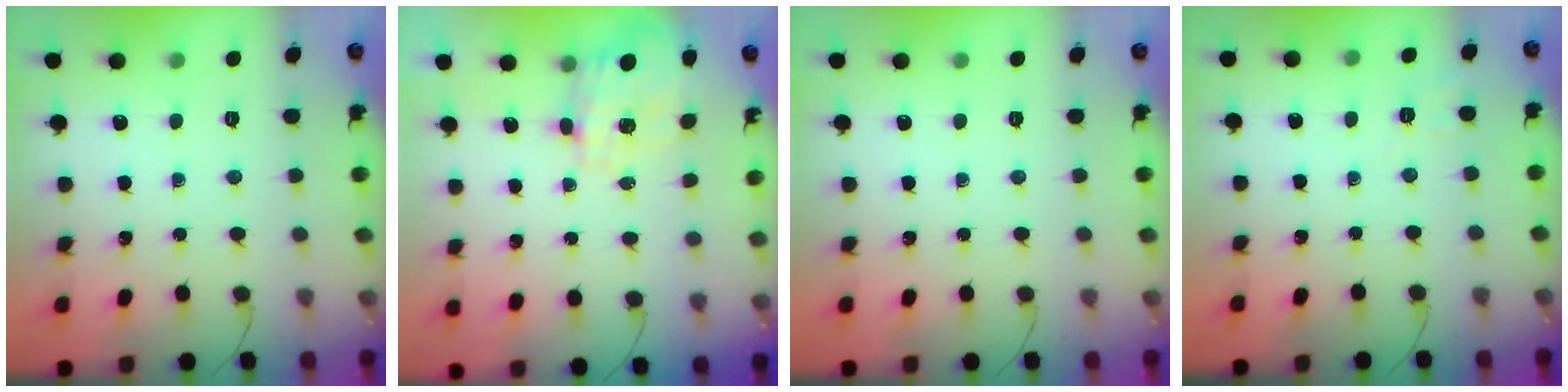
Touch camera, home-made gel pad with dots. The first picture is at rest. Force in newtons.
{"total": 3.5, "press": 3.3, "slide": 1.1}
{"total": 0.0}
{"total": 2.9, "press": 2.2, "slide": 1.9}